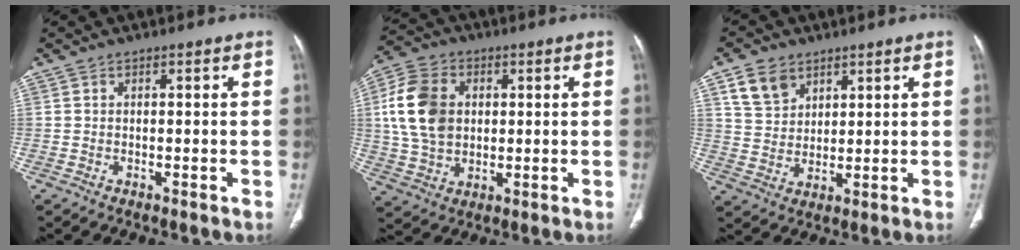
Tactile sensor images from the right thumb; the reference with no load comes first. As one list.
[{"total": 13.4, "force": [2.2, 10.0, 8.7], "torque": [-0.154, 0.004, 0.042]}, {"total": 7.4, "force": [4.2, 5.2, 3.1], "torque": [-0.040, -0.017, 0.088]}]